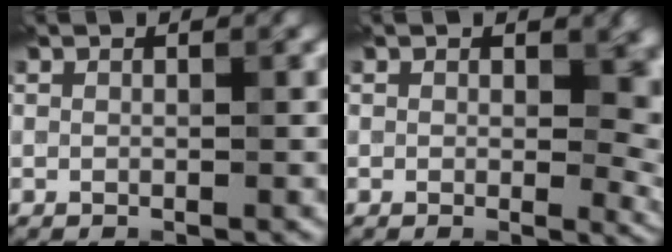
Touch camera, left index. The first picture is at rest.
{"total": 5.3, "force": [0.9, 3.0, 4.3], "torque": [-0.039, -0.003, 0.011]}